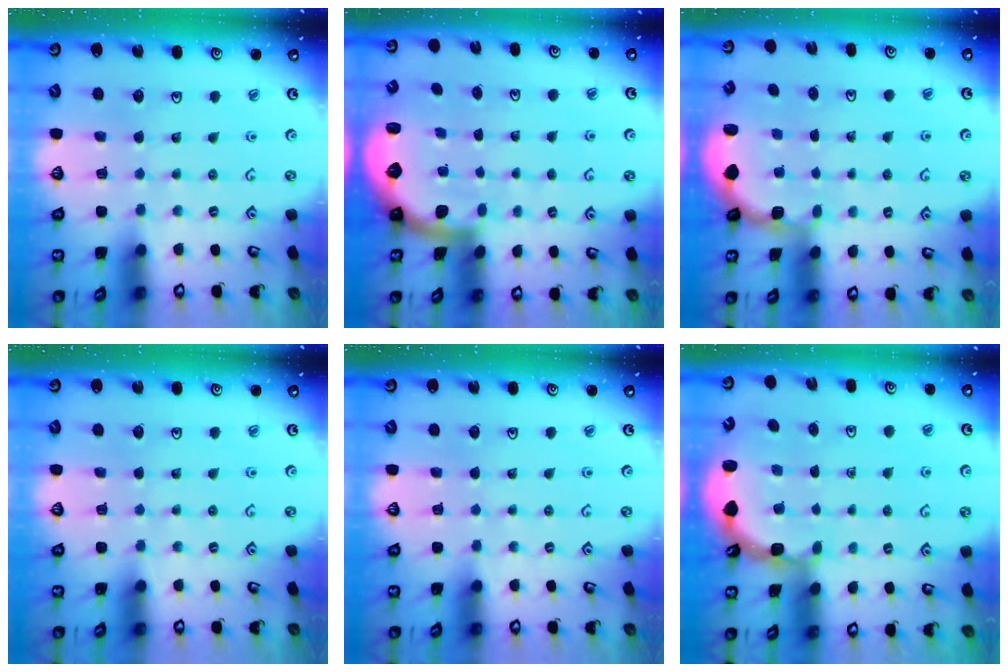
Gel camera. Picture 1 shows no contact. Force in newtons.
{"total": 1.6, "press": 1.6, "slide": 0.1}
{"total": 1.8, "press": 1.7, "slide": 0.7}
{"total": 0.0}
{"total": 0.0}
{"total": 2.0, "press": 1.8, "slide": 0.9}